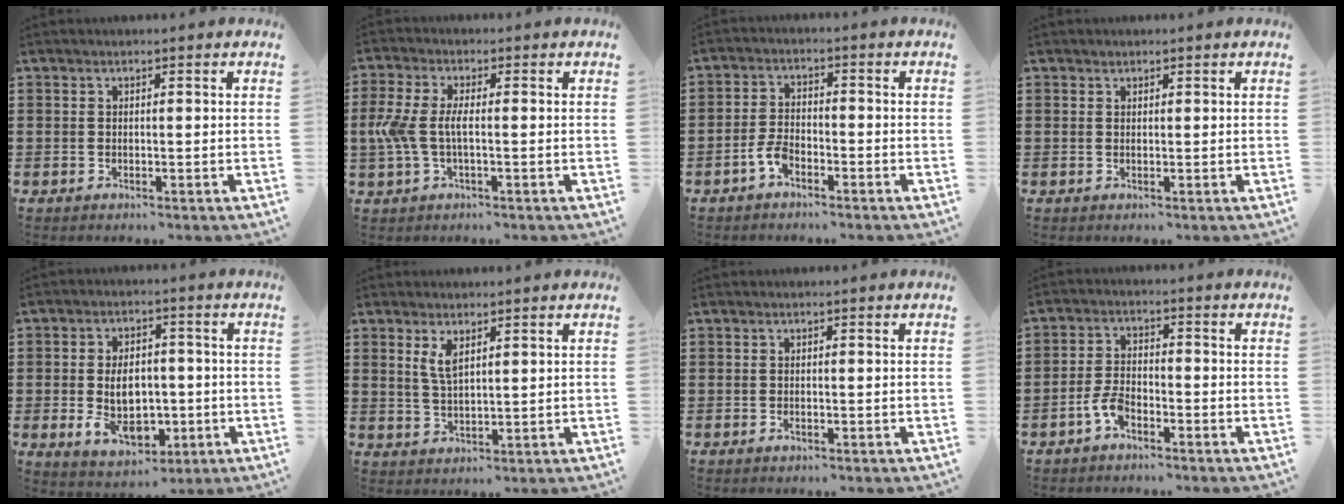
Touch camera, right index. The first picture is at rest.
{"total": 5.3, "force": [-0.7, 2.1, 4.8], "torque": [-0.130, -0.009, -0.026]}
{"total": 3.5, "force": [-2.2, 1.4, 2.4], "torque": [-0.065, -0.006, -0.046]}
{"total": 0.6, "force": [0.6, 0.2, 0.0], "torque": [0.000, -0.001, 0.012]}
{"total": 8.2, "force": [-1.1, 5.4, 6.1], "torque": [-0.093, -0.004, -0.025]}
{"total": 3.4, "force": [1.8, 1.1, 2.6], "torque": [-0.057, 0.003, 0.032]}
{"total": 0.5, "force": [-0.3, 0.2, 0.4], "torque": [-0.008, -0.005, -0.005]}
{"total": 4.0, "force": [-2.5, 1.6, 2.7], "torque": [-0.076, -0.006, -0.053]}